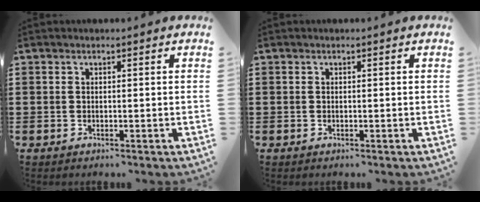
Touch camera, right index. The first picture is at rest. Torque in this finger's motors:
{"motor_torque": [1.17, 0.97, -0.01, -0.01]}